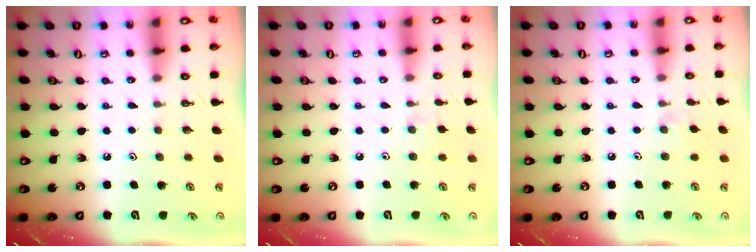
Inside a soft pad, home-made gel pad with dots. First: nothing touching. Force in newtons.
{"total": 2.4, "press": 2.4, "slide": 0.5}
{"total": 2.9, "press": 2.9, "slide": 0.5}